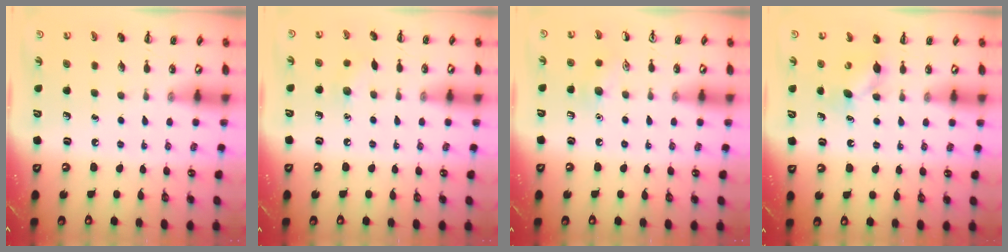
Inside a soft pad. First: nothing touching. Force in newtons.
{"total": 5.3, "press": 5.1, "slide": 1.6}
{"total": 7.1, "press": 6.8, "slide": 1.8}
{"total": 4.7, "press": 4.5, "slide": 1.3}